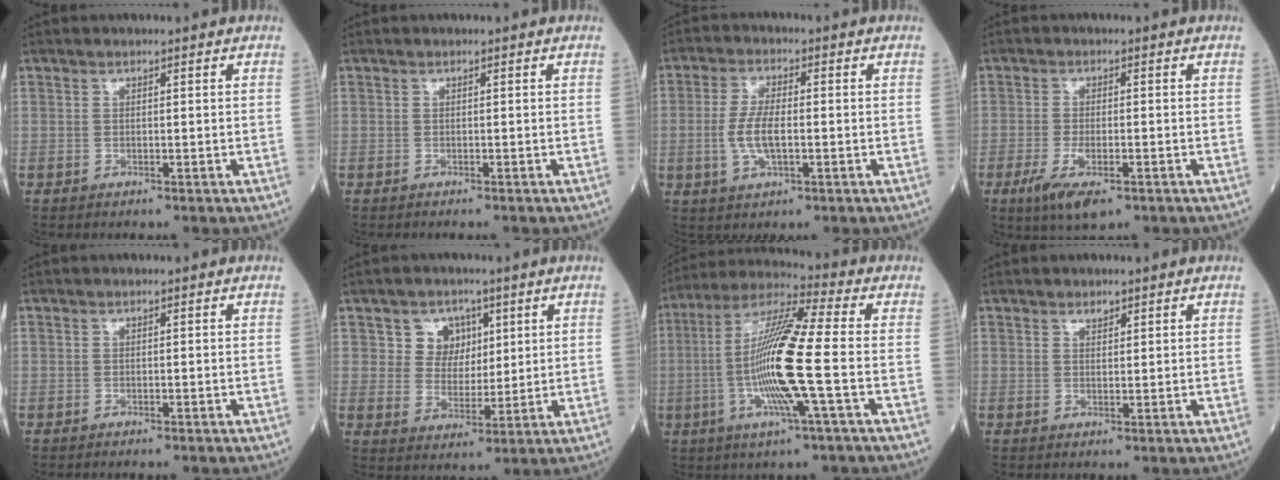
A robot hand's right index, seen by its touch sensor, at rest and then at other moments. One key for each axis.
{"total": 1.2, "fx": -1.1, "fy": 0.0, "fz": 0.5, "tx": -0.003, "ty": 0.001, "tz": -0.015}
{"total": 6.2, "fx": -0.9, "fy": 2.3, "fz": 5.7, "tx": -0.120, "ty": 0.002, "tz": -0.017}
{"total": 6.1, "fx": -3.1, "fy": 1.8, "fz": 5.0, "tx": -0.095, "ty": -0.012, "tz": -0.047}
{"total": 1.1, "fx": -1.0, "fy": 0.0, "fz": 0.5, "tx": -0.001, "ty": 0.001, "tz": -0.014}
{"total": 5.7, "fx": 2.6, "fy": 4.8, "fz": 1.6, "tx": -0.026, "ty": 0.010, "tz": 0.047}
{"total": 15.2, "fx": -2.6, "fy": -0.1, "fz": 15.0, "tx": -0.297, "ty": -0.005, "tz": -0.061}
{"total": 1.2, "fx": 0.9, "fy": 0.5, "fz": 0.5, "tx": -0.009, "ty": -0.005, "tz": 0.014}